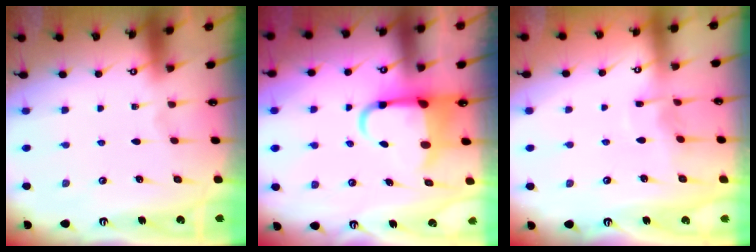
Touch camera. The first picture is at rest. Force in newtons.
{"total": 6.5, "press": 6.3, "slide": 1.4}
{"total": 4.2, "press": 4.2, "slide": 0.1}